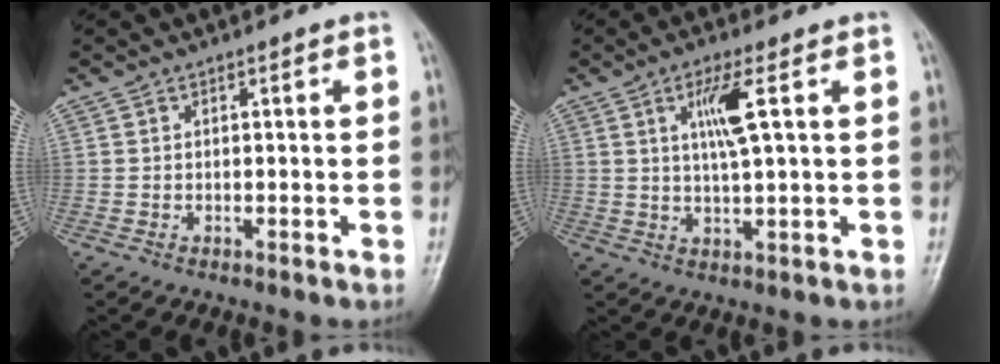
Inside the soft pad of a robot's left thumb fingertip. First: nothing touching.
{"total": 6.4, "force": [1.9, 1.0, 6.0], "torque": [-0.121, -0.008, 0.035]}